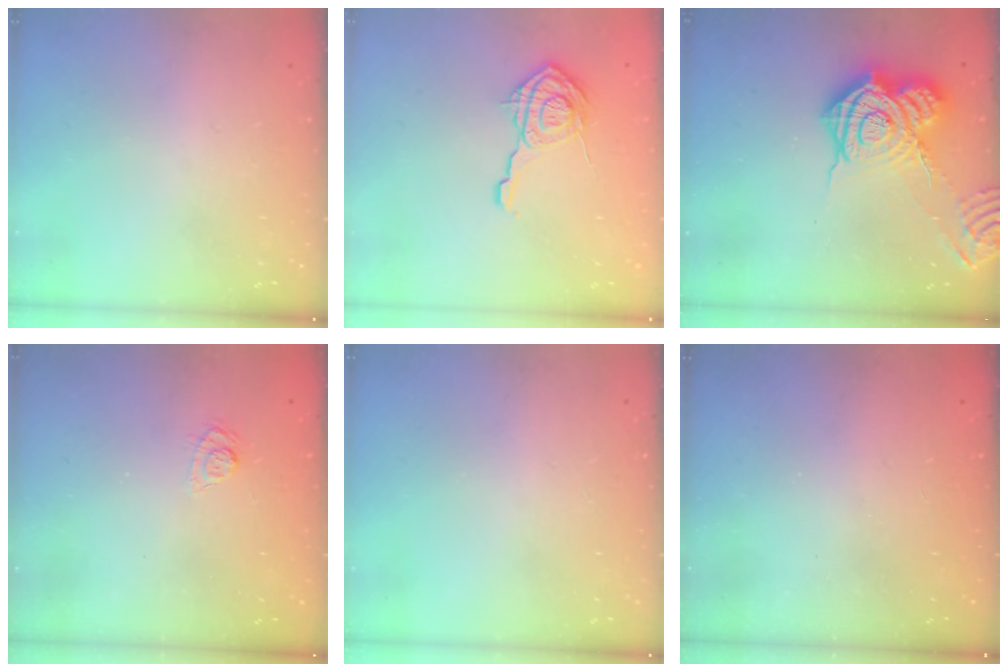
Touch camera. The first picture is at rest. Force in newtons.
{"total": 14.9, "press": 14.9, "slide": 0.5}
{"total": 18.8, "press": 18.7, "slide": 1.5}
{"total": 4.5, "press": 4.2, "slide": 1.7}
{"total": 0.0}
{"total": 2.4, "press": 2.3, "slide": 0.8}